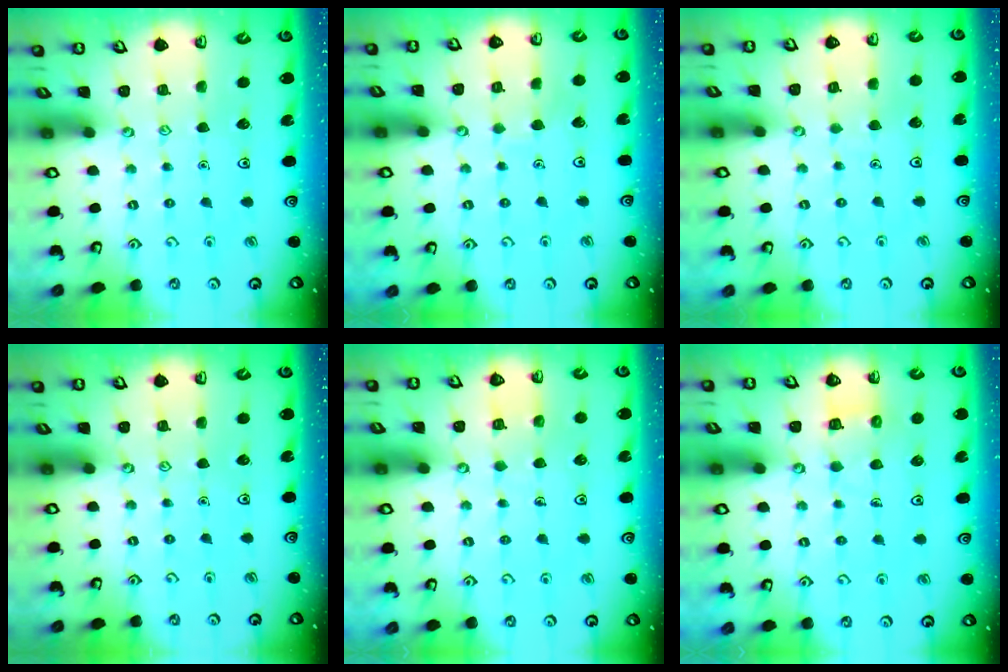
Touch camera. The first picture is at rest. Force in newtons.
{"total": 2.7, "press": 2.7, "slide": 0.1}
{"total": 2.5, "press": 2.5, "slide": 0.3}
{"total": 0.0}
{"total": 3.6, "press": 3.6, "slide": 0.3}
{"total": 7.1, "press": 7.1, "slide": 0.4}